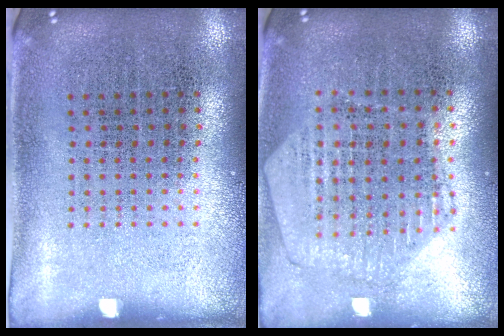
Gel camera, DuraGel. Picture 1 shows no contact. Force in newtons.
{"total": 0.8, "press": 0.8, "slide": 0.1}